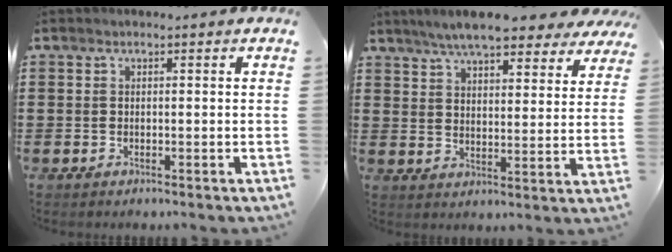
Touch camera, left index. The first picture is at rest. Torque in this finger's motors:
{"motor_torque": [2.14, 0.00, 1.05, 0.21]}